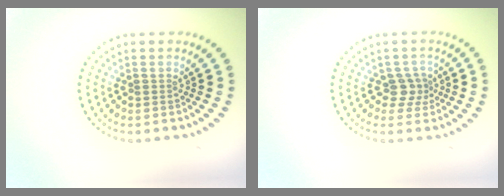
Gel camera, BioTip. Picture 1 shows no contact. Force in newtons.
{"total": 2.0, "press": 1.7, "slide": 1.2}